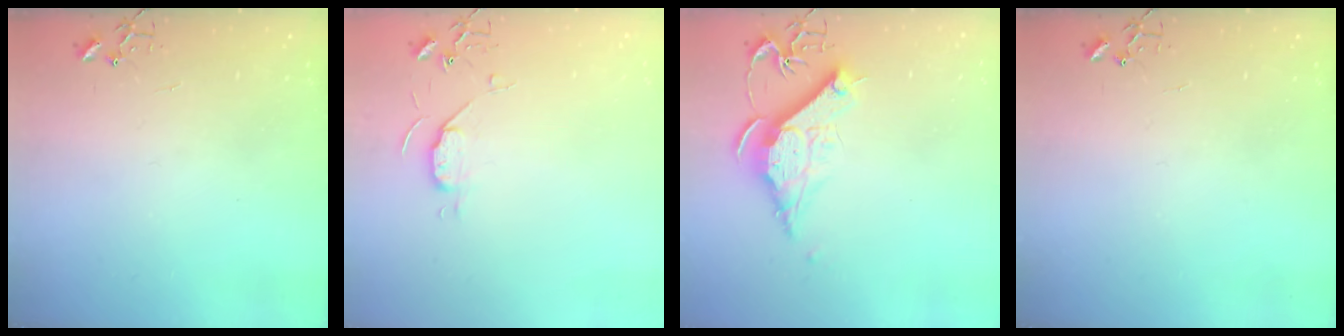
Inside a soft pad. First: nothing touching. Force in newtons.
{"total": 5.3, "press": 5.2, "slide": 0.7}
{"total": 12.6, "press": 12.5, "slide": 1.3}
{"total": 0.0}